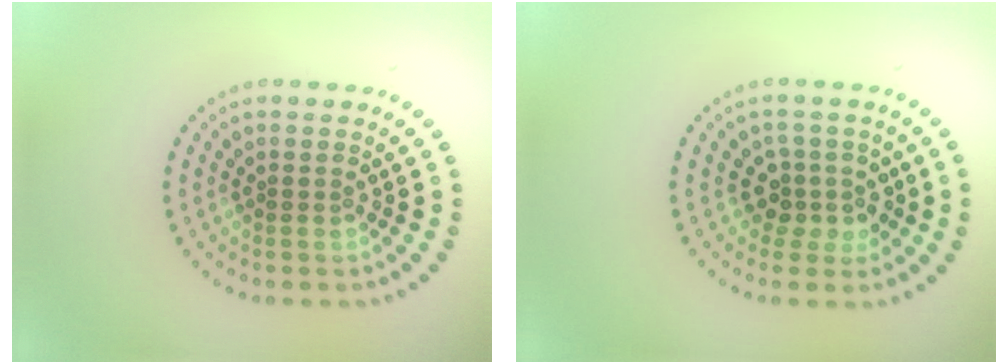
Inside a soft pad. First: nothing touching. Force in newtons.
{"total": 2.5, "press": 1.9, "slide": 1.5}